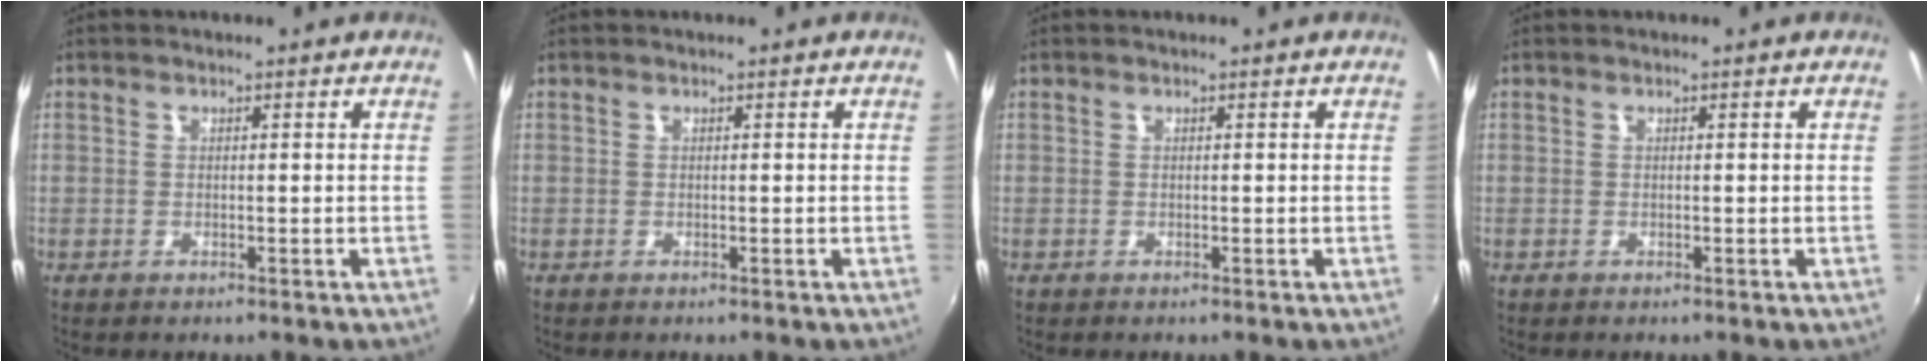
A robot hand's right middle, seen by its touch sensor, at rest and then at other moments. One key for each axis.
{"total": 0.0}
{"total": 0.0}
{"total": 0.0}